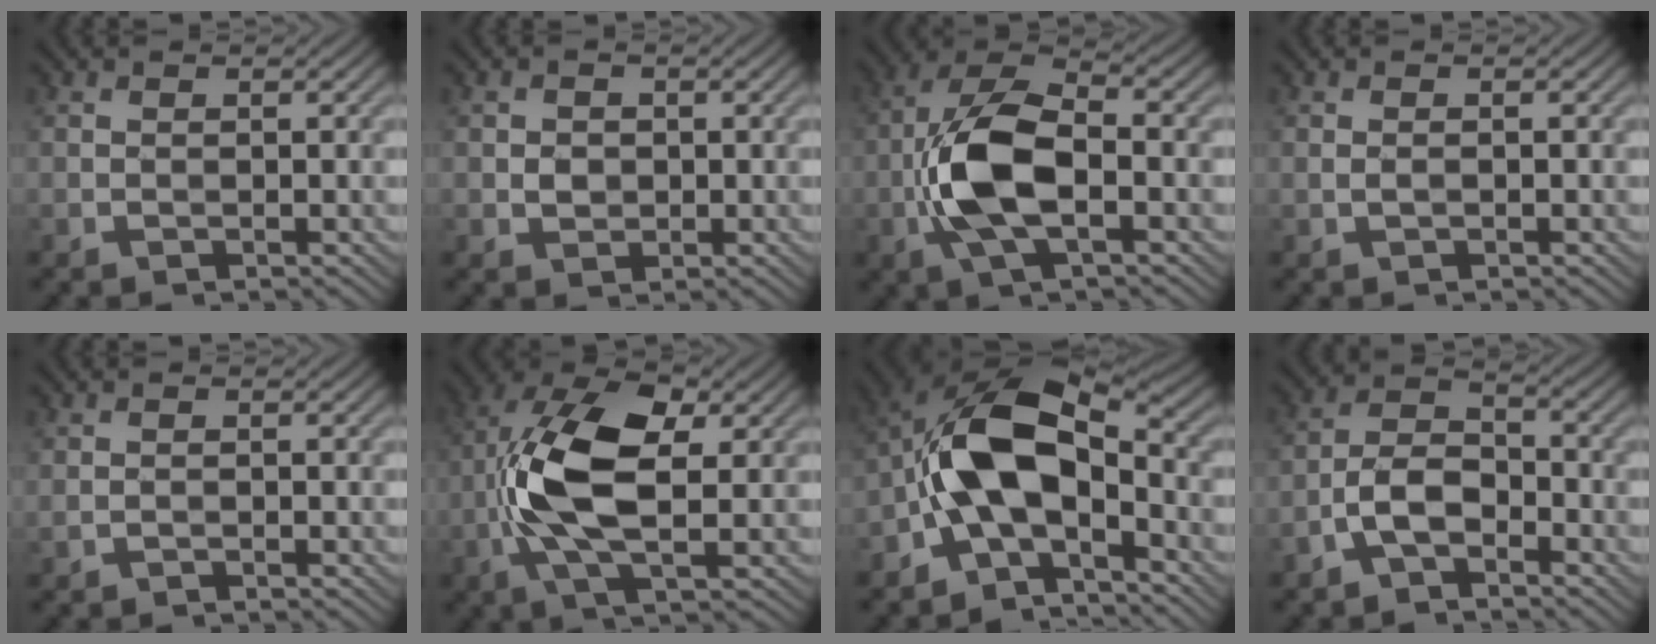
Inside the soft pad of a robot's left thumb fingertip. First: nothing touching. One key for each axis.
{"total": 1.9, "fx": -0.2, "fy": 1.7, "fz": 0.9, "tx": -0.024, "ty": -0.002, "tz": -0.006}
{"total": 10.6, "fx": -2.5, "fy": 4.9, "fz": 9.1, "tx": -0.201, "ty": 0.012, "tz": -0.055}
{"total": 0.8, "fx": -0.2, "fy": 0.3, "fz": 0.8, "tx": -0.020, "ty": 0.001, "tz": -0.003}
{"total": 0.6, "fx": -0.3, "fy": 0.3, "fz": 0.5, "tx": -0.014, "ty": 0.002, "tz": -0.007}
{"total": 12.3, "fx": -0.4, "fy": 5.8, "fz": 10.9, "tx": -0.239, "ty": 0.018, "tz": -0.015}
{"total": 12.0, "fx": -2.9, "fy": 6.8, "fz": 9.4, "tx": -0.178, "ty": 0.014, "tz": -0.069}
{"total": 5.3, "fx": -3.1, "fy": 2.5, "fz": 3.4, "tx": -0.064, "ty": 0.013, "tz": -0.073}